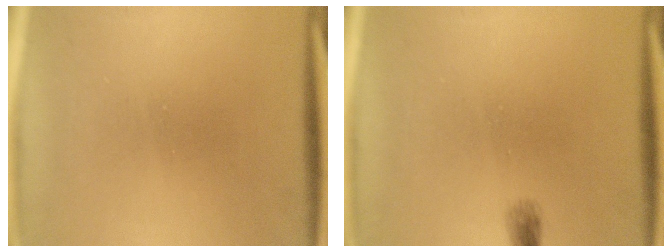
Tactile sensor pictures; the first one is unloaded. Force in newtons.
{"total": 0.6}